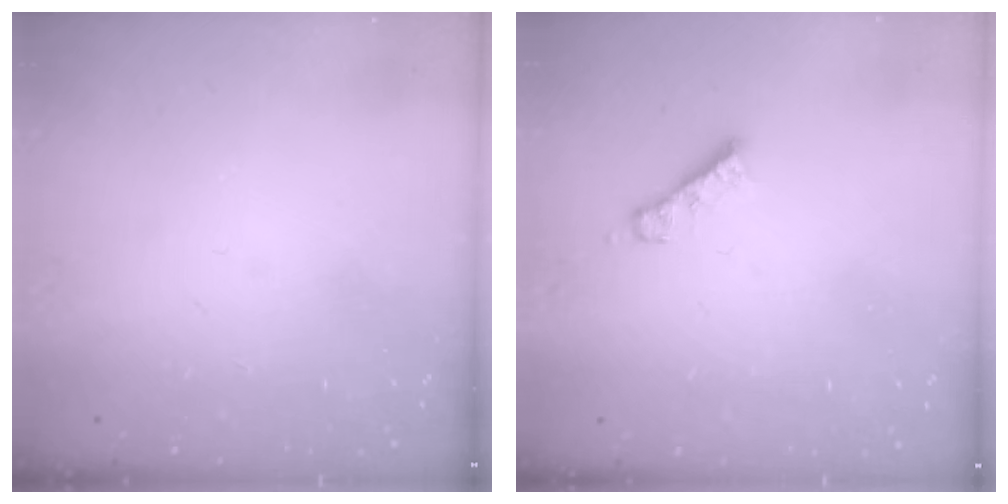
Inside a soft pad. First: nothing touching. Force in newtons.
{"total": 4.0, "press": 4.0, "slide": 0.2}